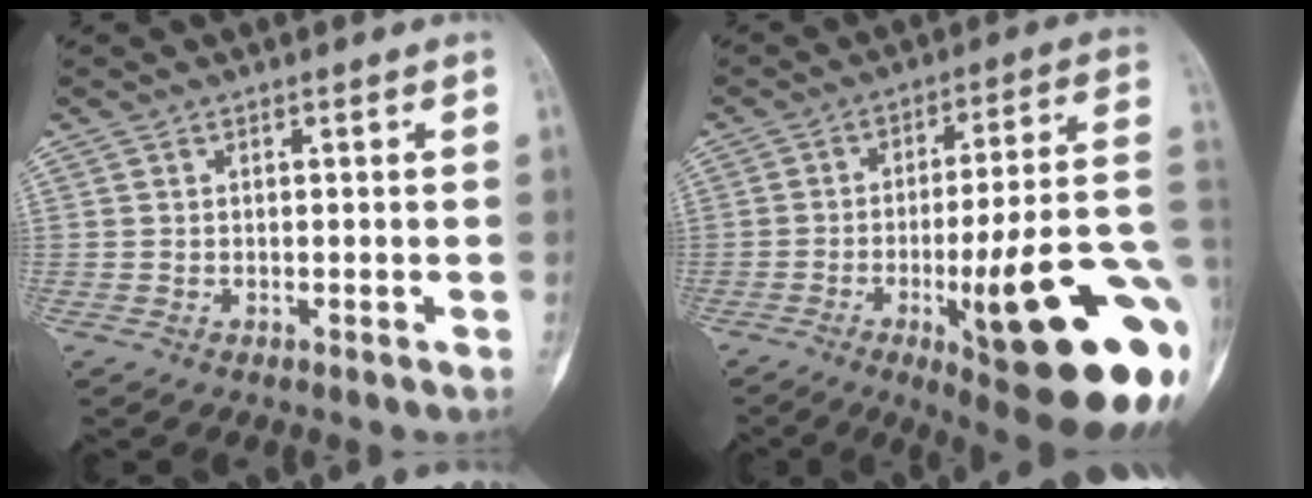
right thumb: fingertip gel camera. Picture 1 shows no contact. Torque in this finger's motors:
{"motor_torque": [1.22, 1.78, 2.09, -0.69, 0.24]}